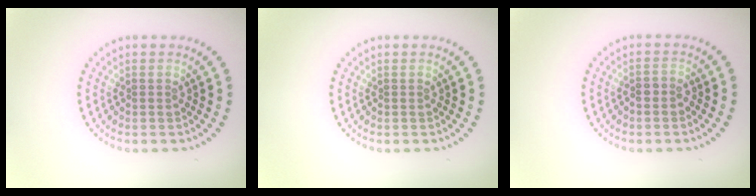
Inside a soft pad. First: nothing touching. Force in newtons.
{"total": 0.0}
{"total": 0.9, "press": 0.7, "slide": 0.6}